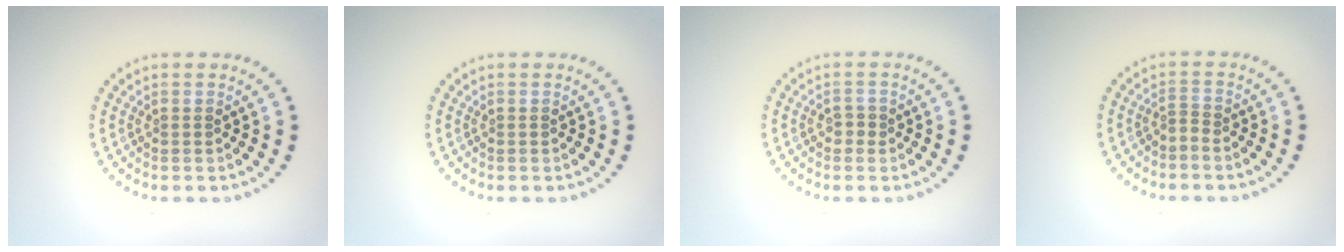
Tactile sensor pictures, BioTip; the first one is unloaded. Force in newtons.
{"total": 0.0}
{"total": 1.0, "press": 1.0, "slide": 0.3}
{"total": 0.6, "press": 0.1, "slide": 0.6}